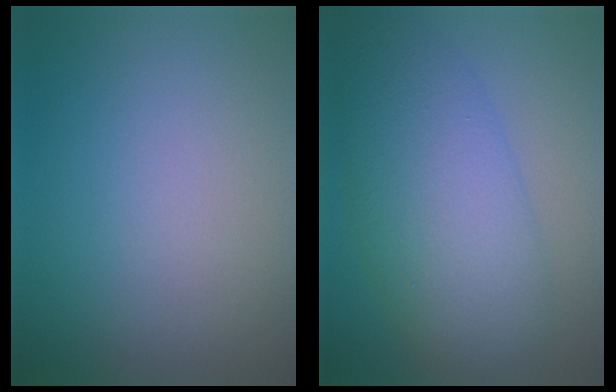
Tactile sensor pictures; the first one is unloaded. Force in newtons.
{"total": 9.2, "press": 9.2, "slide": 0.1}